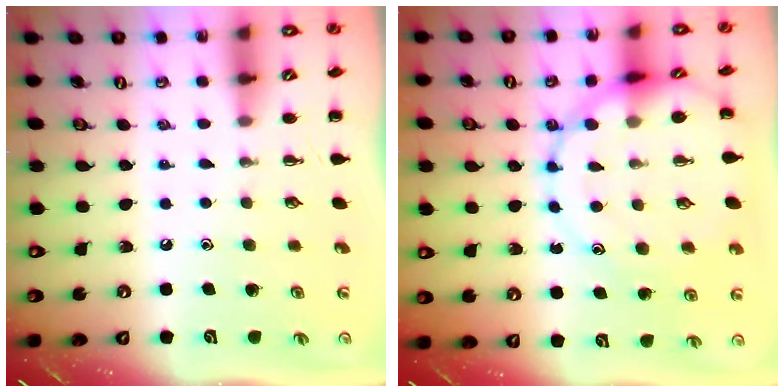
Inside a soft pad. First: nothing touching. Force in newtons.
{"total": 14.6, "press": 14.6, "slide": 1.3}